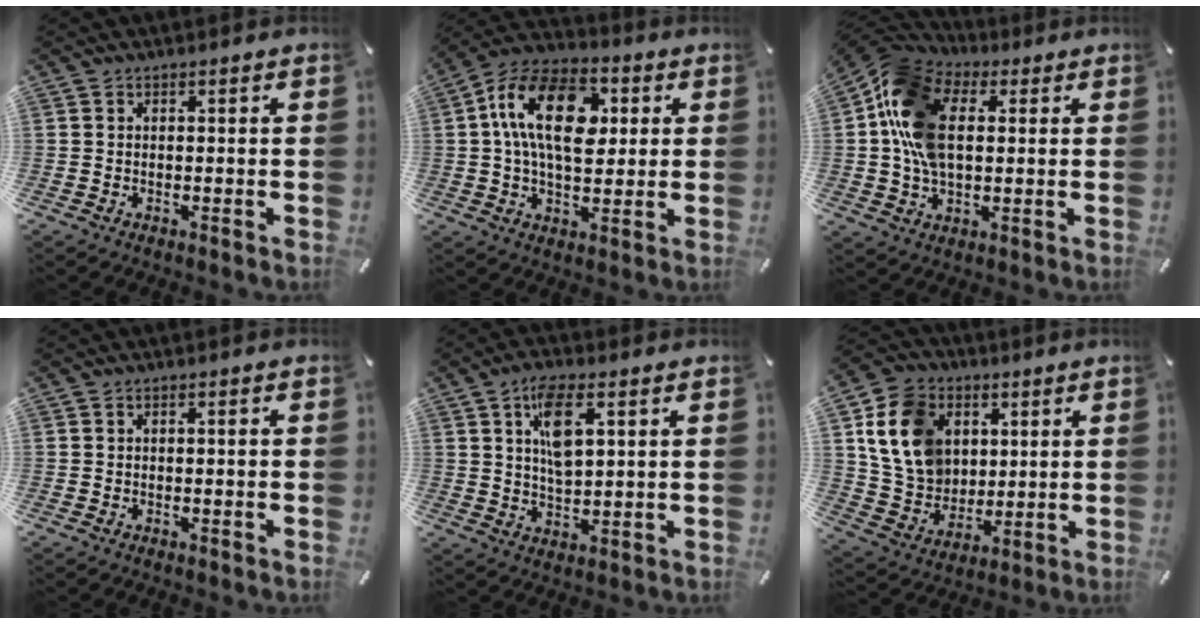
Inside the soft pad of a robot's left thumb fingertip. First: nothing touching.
{"total": 18.0, "force": [3.3, 11.5, 13.5], "torque": [-0.256, 0.010, 0.052]}
{"total": 15.8, "force": [1.8, 11.0, 11.1], "torque": [-0.258, 0.014, 0.031]}
{"total": 0.7, "force": [-0.1, 0.3, 0.6], "torque": [-0.012, 0.001, -0.004]}
{"total": 8.6, "force": [3.3, 4.0, 6.9], "torque": [-0.126, -0.005, 0.053]}
{"total": 15.0, "force": [3.9, 12.6, 7.1], "torque": [-0.148, 0.000, 0.081]}